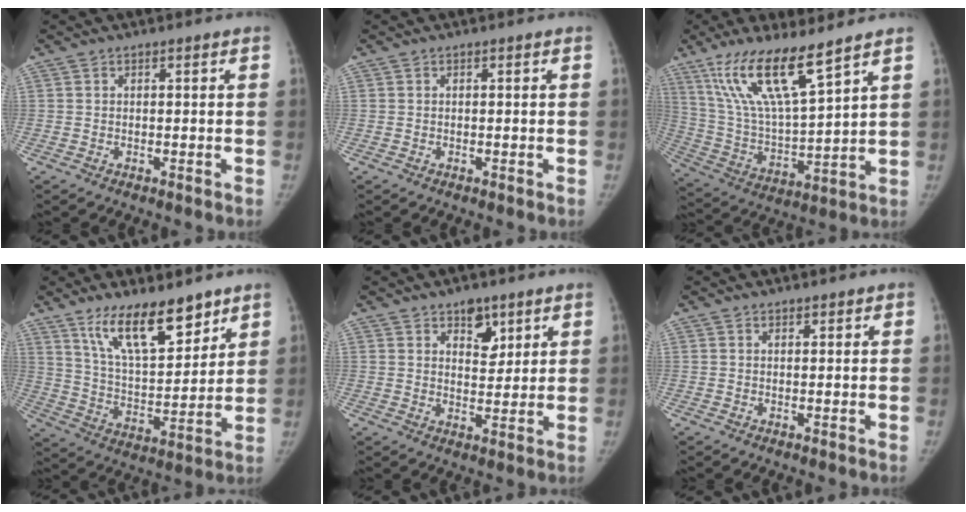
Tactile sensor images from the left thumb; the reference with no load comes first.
{"total": 0.0}
{"total": 16.9, "force": [11.1, 3.2, 12.4], "torque": [-0.229, -0.057, 0.225]}
{"total": 15.6, "force": [10.8, 5.7, 9.8], "torque": [-0.130, -0.068, 0.199]}
{"total": 5.8, "force": [3.6, 3.4, 3.1], "torque": [-0.015, -0.023, 0.056]}
{"total": 0.8, "force": [0.7, 0.4, 0.2], "torque": [0.002, -0.005, 0.010]}